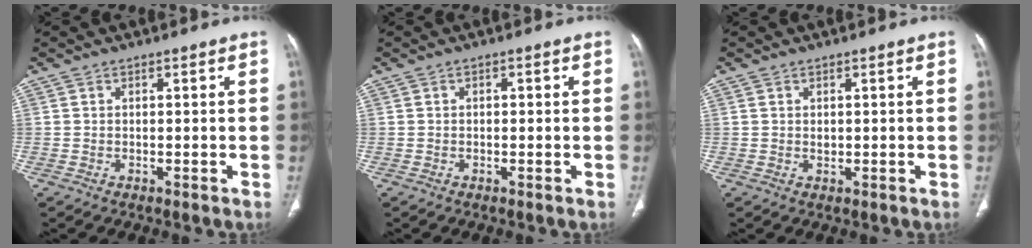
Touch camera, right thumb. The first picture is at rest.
{"total": 0.7, "force": [0.1, 0.4, 0.5], "torque": [-0.007, 0.001, 0.000]}
{"total": 0.8, "force": [0.2, 0.6, 0.5], "torque": [-0.011, -0.001, 0.007]}